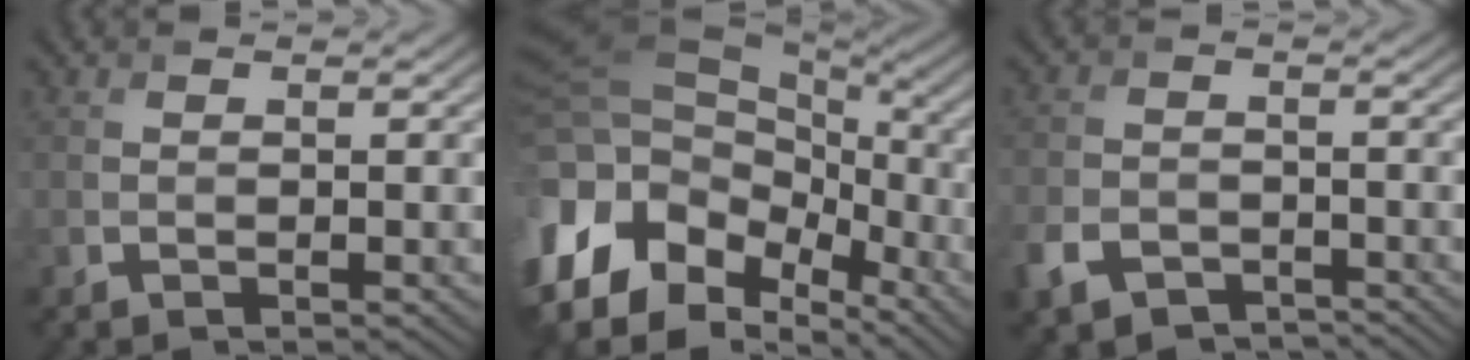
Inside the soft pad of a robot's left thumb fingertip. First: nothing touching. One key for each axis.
{"total": 17.4, "fx": -3.2, "fy": 11.5, "fz": 12.7, "tx": -0.268, "ty": -0.014, "tz": -0.033}
{"total": 5.3, "fx": -3.5, "fy": 3.2, "fz": 2.5, "tx": -0.059, "ty": -0.008, "tz": -0.070}